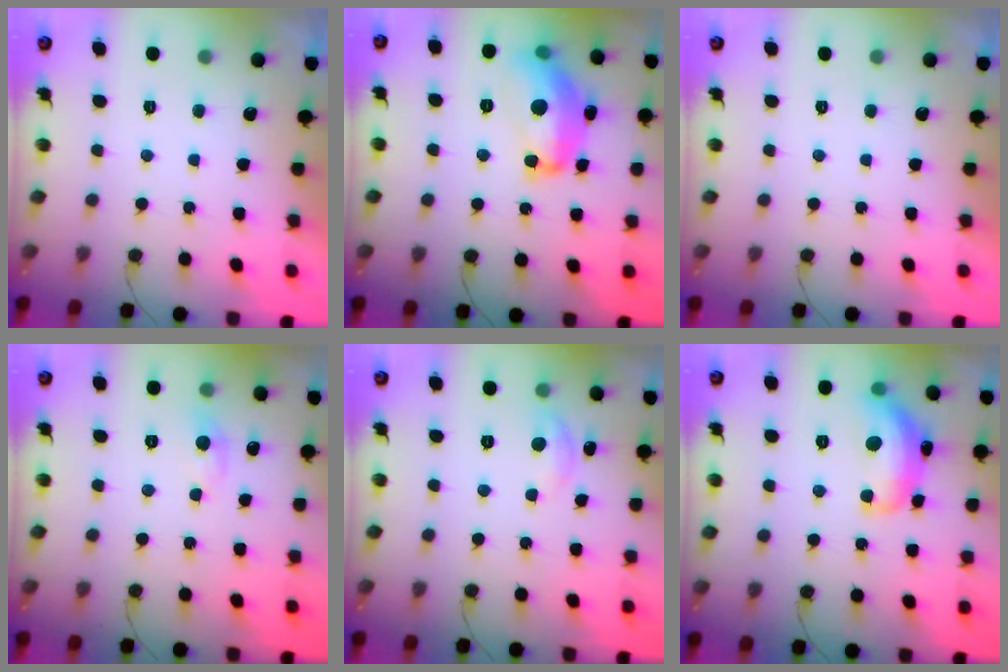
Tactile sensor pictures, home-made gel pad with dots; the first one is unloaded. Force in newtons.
{"total": 16.6, "press": 16.6, "slide": 0.6}
{"total": 0.0}
{"total": 2.8, "press": 2.8, "slide": 0.4}
{"total": 3.9, "press": 3.9, "slide": 0.3}
{"total": 14.0, "press": 14.0, "slide": 0.7}